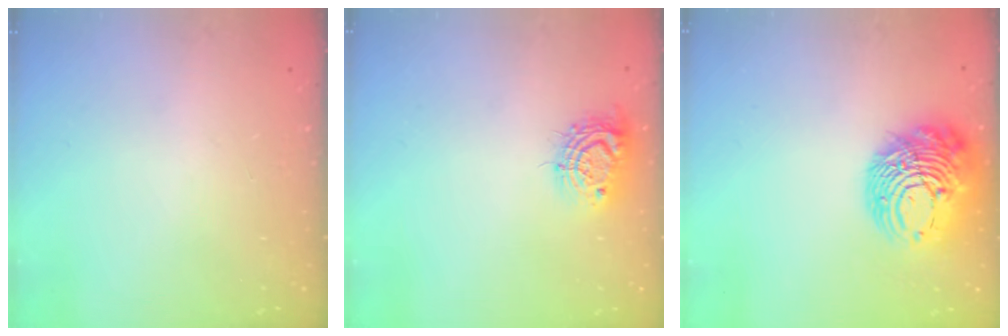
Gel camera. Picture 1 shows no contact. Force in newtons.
{"total": 10.3, "press": 10.3, "slide": 0.7}
{"total": 16.9, "press": 16.8, "slide": 1.7}